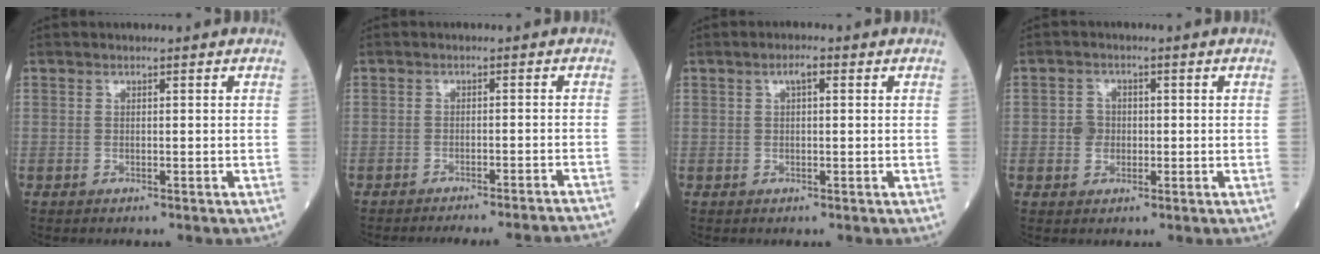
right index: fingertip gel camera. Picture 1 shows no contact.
{"total": 15.3, "force": [-14.7, -1.2, 4.2], "torque": [-0.034, -0.019, -0.172]}
{"total": 1.9, "force": [0.7, 0.6, 1.7], "torque": [-0.030, 0.007, 0.012]}
{"total": 2.6, "force": [-0.2, 2.4, 1.1], "torque": [-0.013, 0.005, -0.005]}